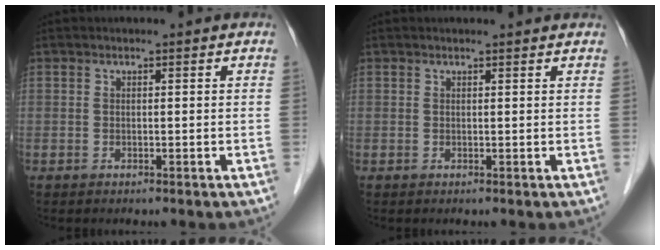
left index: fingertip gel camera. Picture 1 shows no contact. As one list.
[{"total": 1.4, "force": [1.4, 0.1, 0.4], "torque": [-0.010, 0.002, 0.010]}]